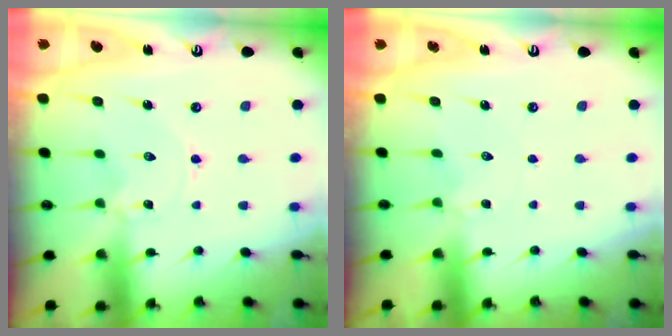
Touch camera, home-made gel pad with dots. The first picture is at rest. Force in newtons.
{"total": 3.5, "press": 3.4, "slide": 0.5}